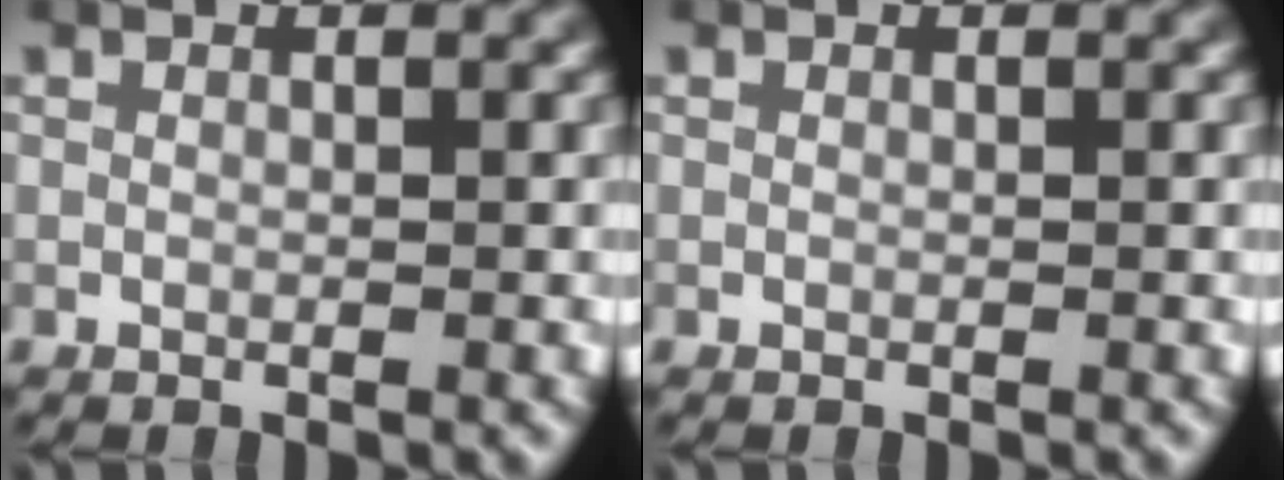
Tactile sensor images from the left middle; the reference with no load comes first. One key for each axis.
{"total": 0.0}